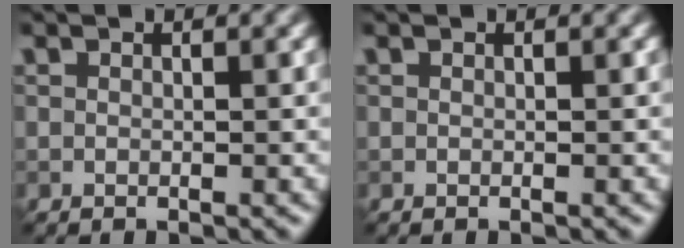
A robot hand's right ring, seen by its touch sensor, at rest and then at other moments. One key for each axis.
{"total": 0.0}